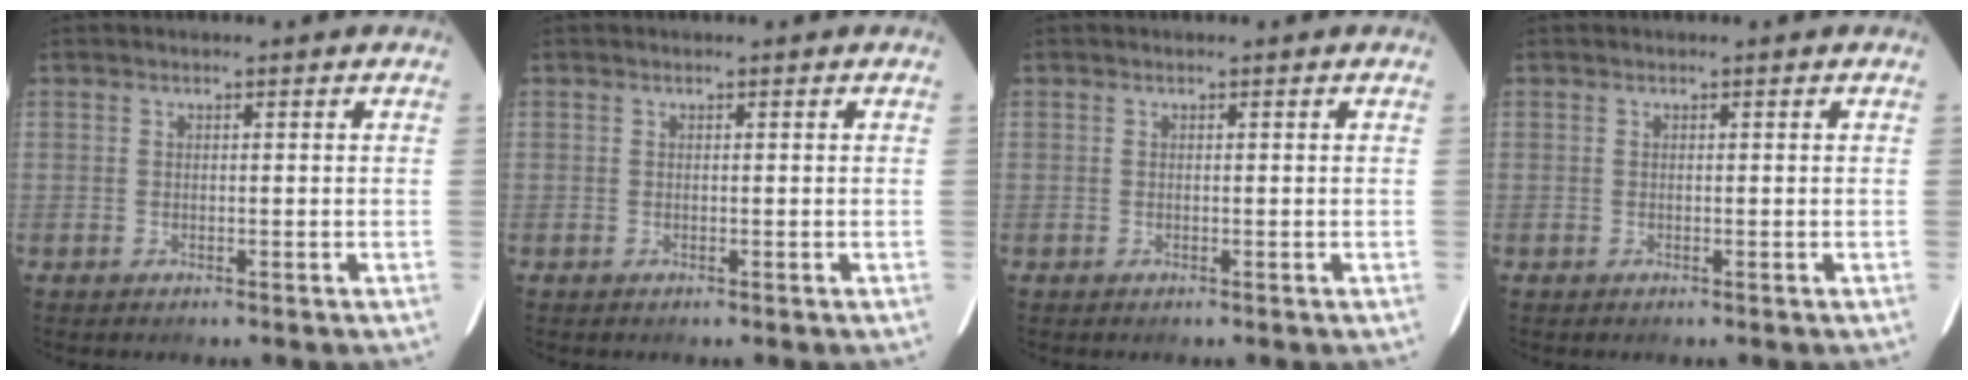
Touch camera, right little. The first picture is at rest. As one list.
[{"total": 0.0}, {"total": 0.0}, {"total": 0.0}]